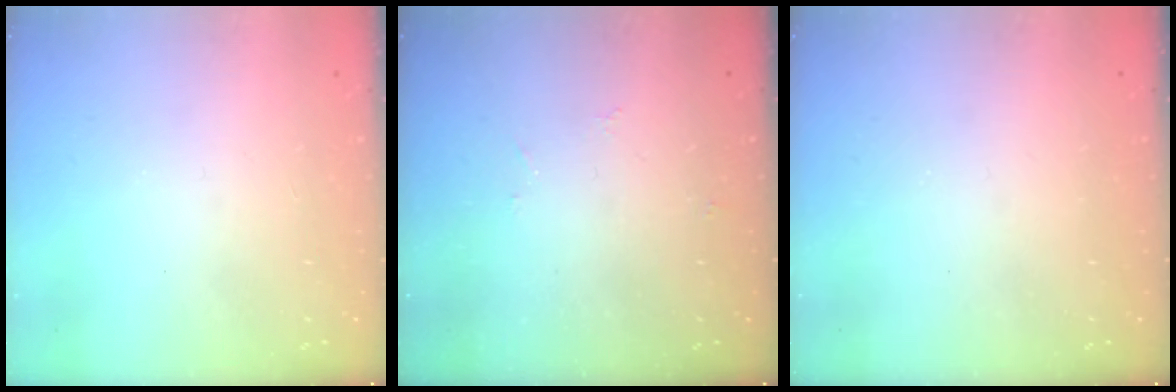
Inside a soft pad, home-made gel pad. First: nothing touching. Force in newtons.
{"total": 2.9, "press": 2.8, "slide": 0.8}
{"total": 0.0}